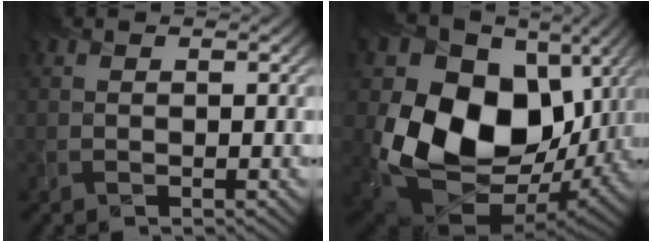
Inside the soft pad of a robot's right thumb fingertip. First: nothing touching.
{"total": 18.6, "force": [2.4, 14.3, 11.7], "torque": [-0.259, -0.038, 0.073]}